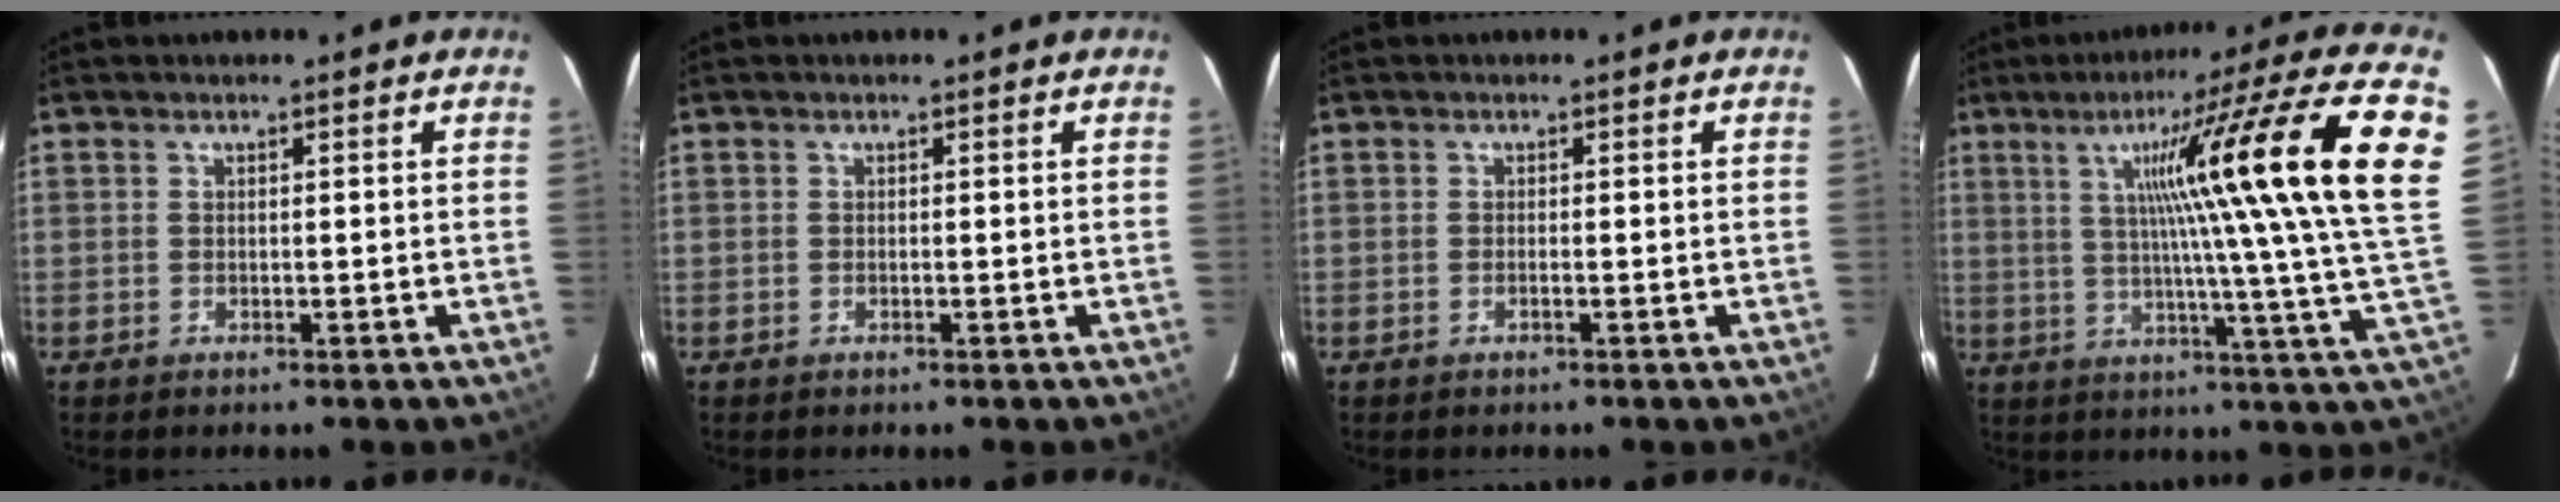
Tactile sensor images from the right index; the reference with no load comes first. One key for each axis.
{"total": 0.0}
{"total": 0.5, "fx": -0.2, "fy": 0.0, "fz": 0.5, "tx": -0.011, "ty": 0.000, "tz": -0.003}
{"total": 25.2, "fx": 7.6, "fy": -1.8, "fz": 23.9, "tx": -0.279, "ty": 0.025, "tz": 0.105}